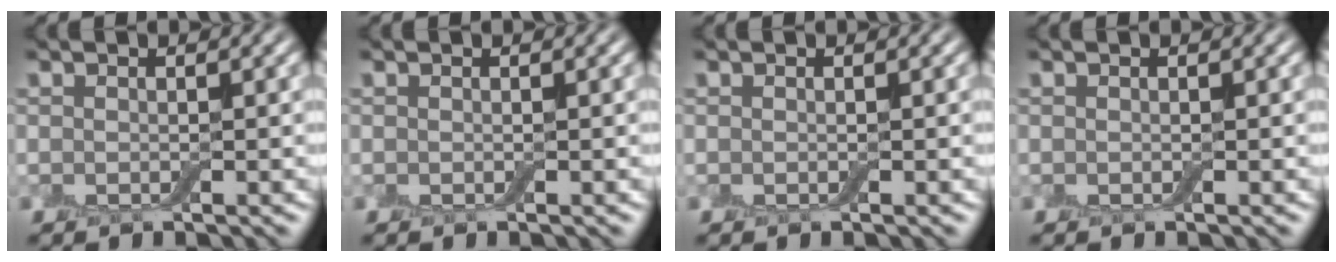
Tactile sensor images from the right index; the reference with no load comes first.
{"total": 0.0}
{"total": 0.0}
{"total": 0.0}